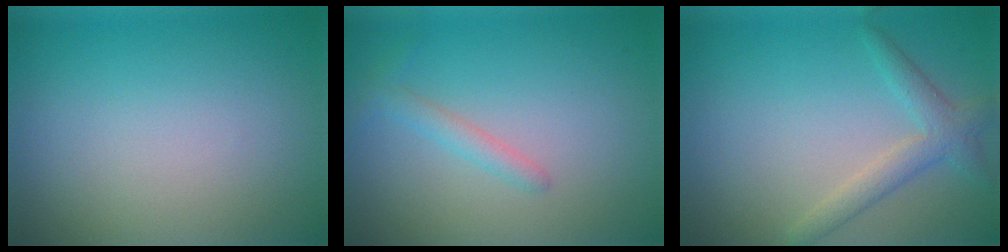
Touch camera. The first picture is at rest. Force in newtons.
{"total": 1.5, "press": 1.5, "slide": 0.1}
{"total": 2.6, "press": 2.6, "slide": 0.1}